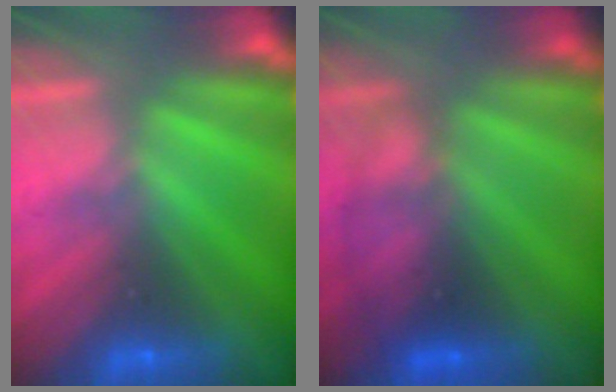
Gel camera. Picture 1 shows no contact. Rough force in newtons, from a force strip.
{"total": 2.2}